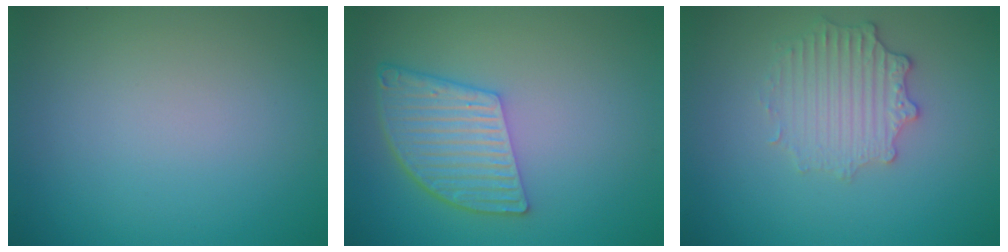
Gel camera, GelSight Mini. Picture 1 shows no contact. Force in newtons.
{"total": 5.8, "press": 4.3, "slide": 3.8}
{"total": 2.7, "press": 2.6, "slide": 0.8}